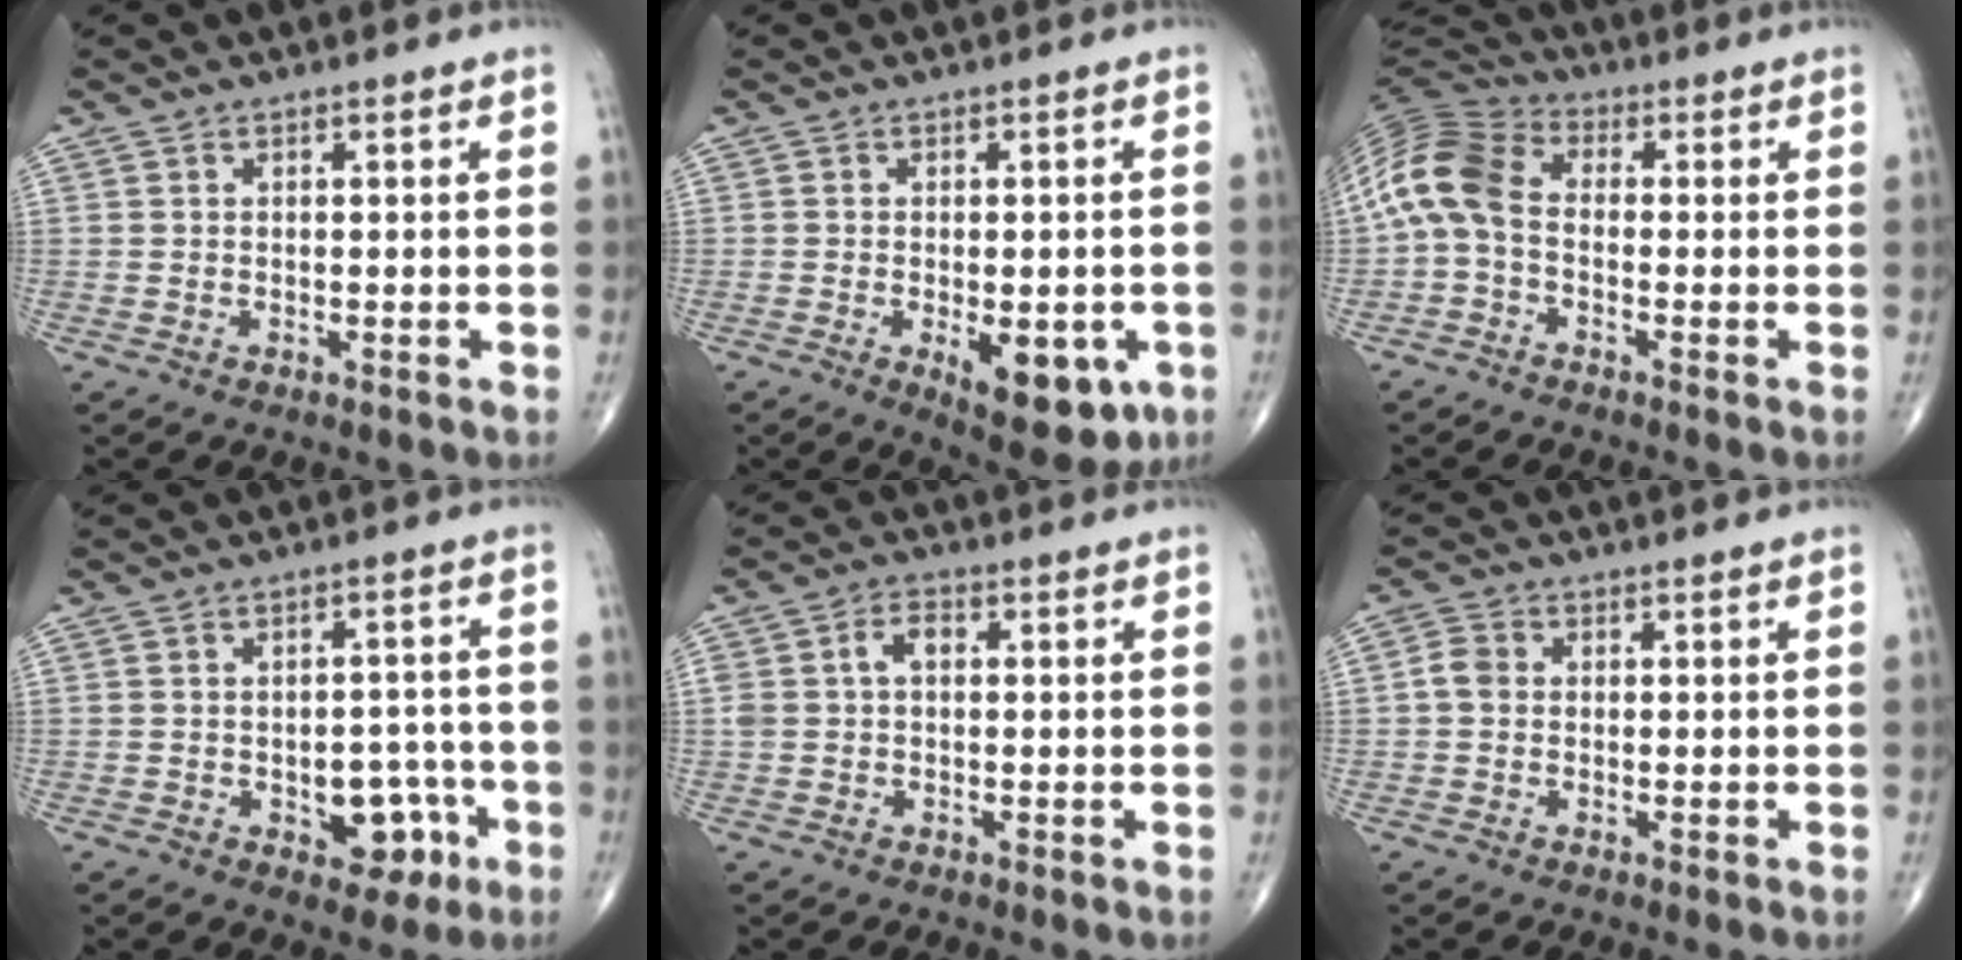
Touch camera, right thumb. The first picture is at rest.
{"total": 10.6, "force": [-3.4, 4.9, 8.8], "torque": [-0.093, -0.007, -0.036]}
{"total": 10.8, "force": [-1.0, 6.9, 8.2], "torque": [-0.167, 0.029, -0.036]}
{"total": 7.8, "force": [-2.9, 5.0, 5.2], "torque": [-0.029, 0.029, -0.030]}
{"total": 4.0, "force": [0.4, 2.7, 2.9], "torque": [-0.059, 0.020, 0.006]}
{"total": 2.8, "force": [-0.1, 2.3, 1.5], "torque": [-0.026, 0.009, -0.007]}